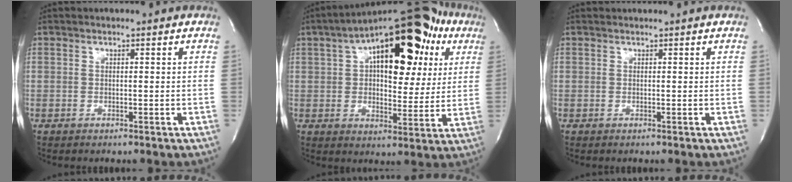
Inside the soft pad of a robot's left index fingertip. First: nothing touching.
{"total": 22.8, "force": [9.2, 9.7, 18.4], "torque": [-0.278, 0.051, 0.130]}
{"total": 0.6, "force": [0.6, 0.0, -0.1], "torque": [-0.004, 0.008, 0.013]}